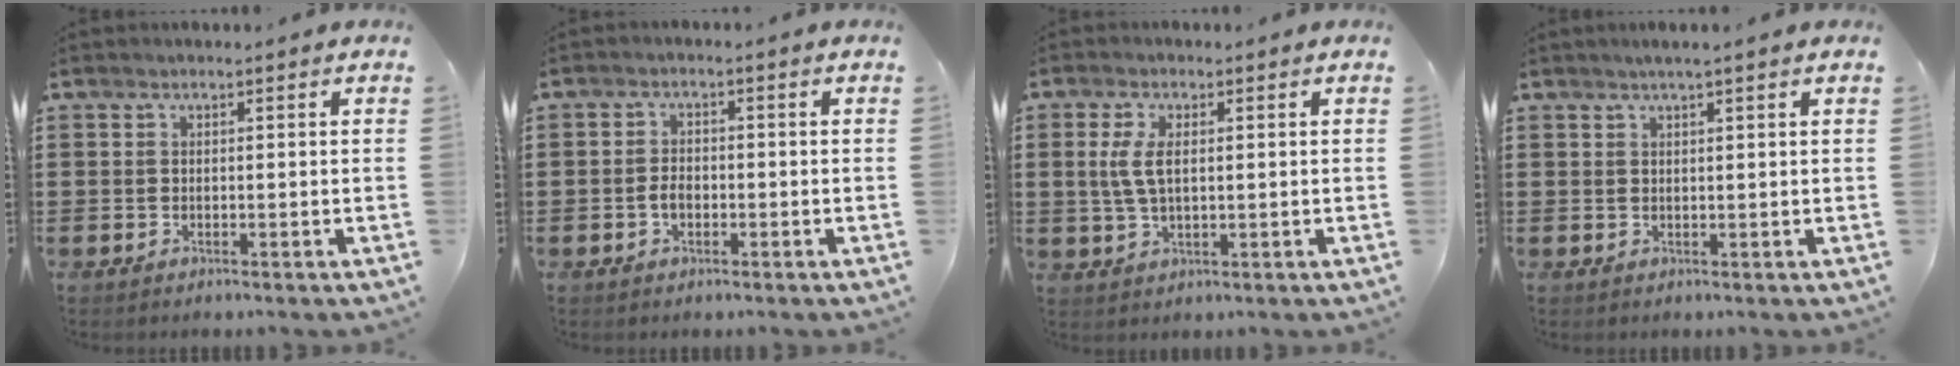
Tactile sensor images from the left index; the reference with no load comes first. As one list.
[{"total": 2.3, "force": [-0.7, 1.4, 1.7], "torque": [-0.043, 0.002, -0.017]}, {"total": 4.7, "force": [0.8, 2.1, 4.2], "torque": [-0.109, 0.000, 0.005]}, {"total": 1.2, "force": [0.9, -0.1, 0.8], "torque": [-0.015, 0.001, 0.016]}]